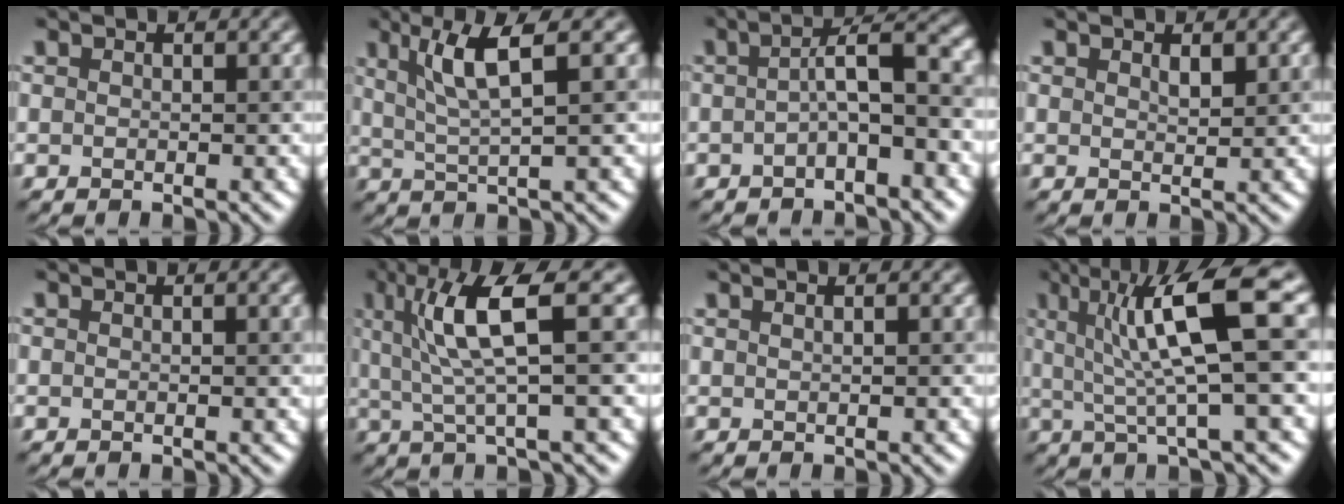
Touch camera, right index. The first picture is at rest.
{"total": 5.1, "force": [2.2, 0.7, 4.6], "torque": [-0.084, 0.004, 0.042]}
{"total": 4.5, "force": [-0.5, 1.1, 4.3], "torque": [-0.066, 0.016, -0.016]}
{"total": 1.2, "force": [0.9, 0.2, 0.7], "torque": [-0.013, 0.001, 0.016]}
{"total": 1.4, "force": [0.4, 0.4, 1.3], "torque": [-0.013, 0.005, 0.001]}
{"total": 7.0, "force": [2.0, 1.1, 6.6], "torque": [-0.125, 0.004, 0.034]}
{"total": 2.7, "force": [1.4, 1.4, 1.8], "torque": [-0.003, 0.016, -0.007]}
{"total": 9.3, "force": [2.5, 1.6, 8.8], "torque": [-0.135, 0.007, 0.039]}